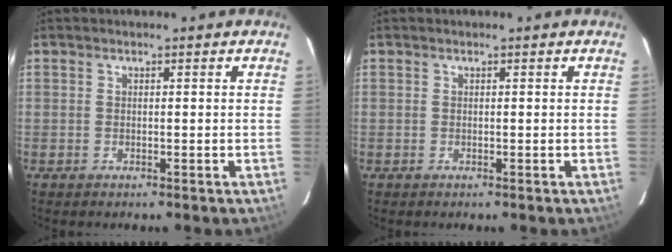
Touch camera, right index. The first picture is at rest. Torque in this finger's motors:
{"motor_torque": [-0.01, 0.01, 0.01, 0.00]}